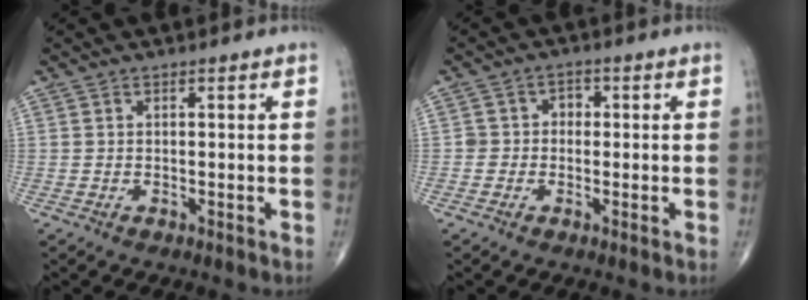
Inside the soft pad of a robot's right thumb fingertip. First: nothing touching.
{"total": 2.8, "force": [-0.4, 2.6, 1.0], "torque": [0.010, 0.014, -0.014]}